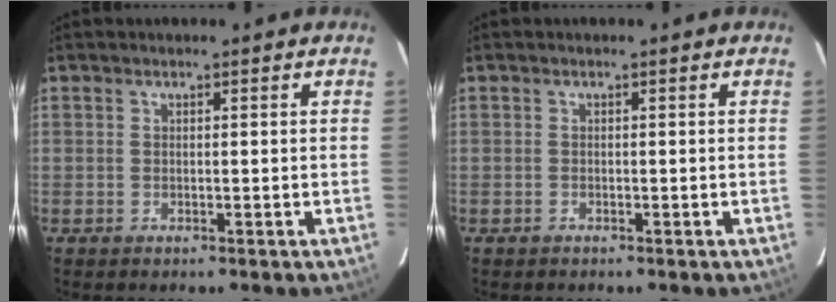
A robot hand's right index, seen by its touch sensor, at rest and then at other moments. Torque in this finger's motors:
{"motor_torque": [0.02, -0.02, 0.01, 0.01]}